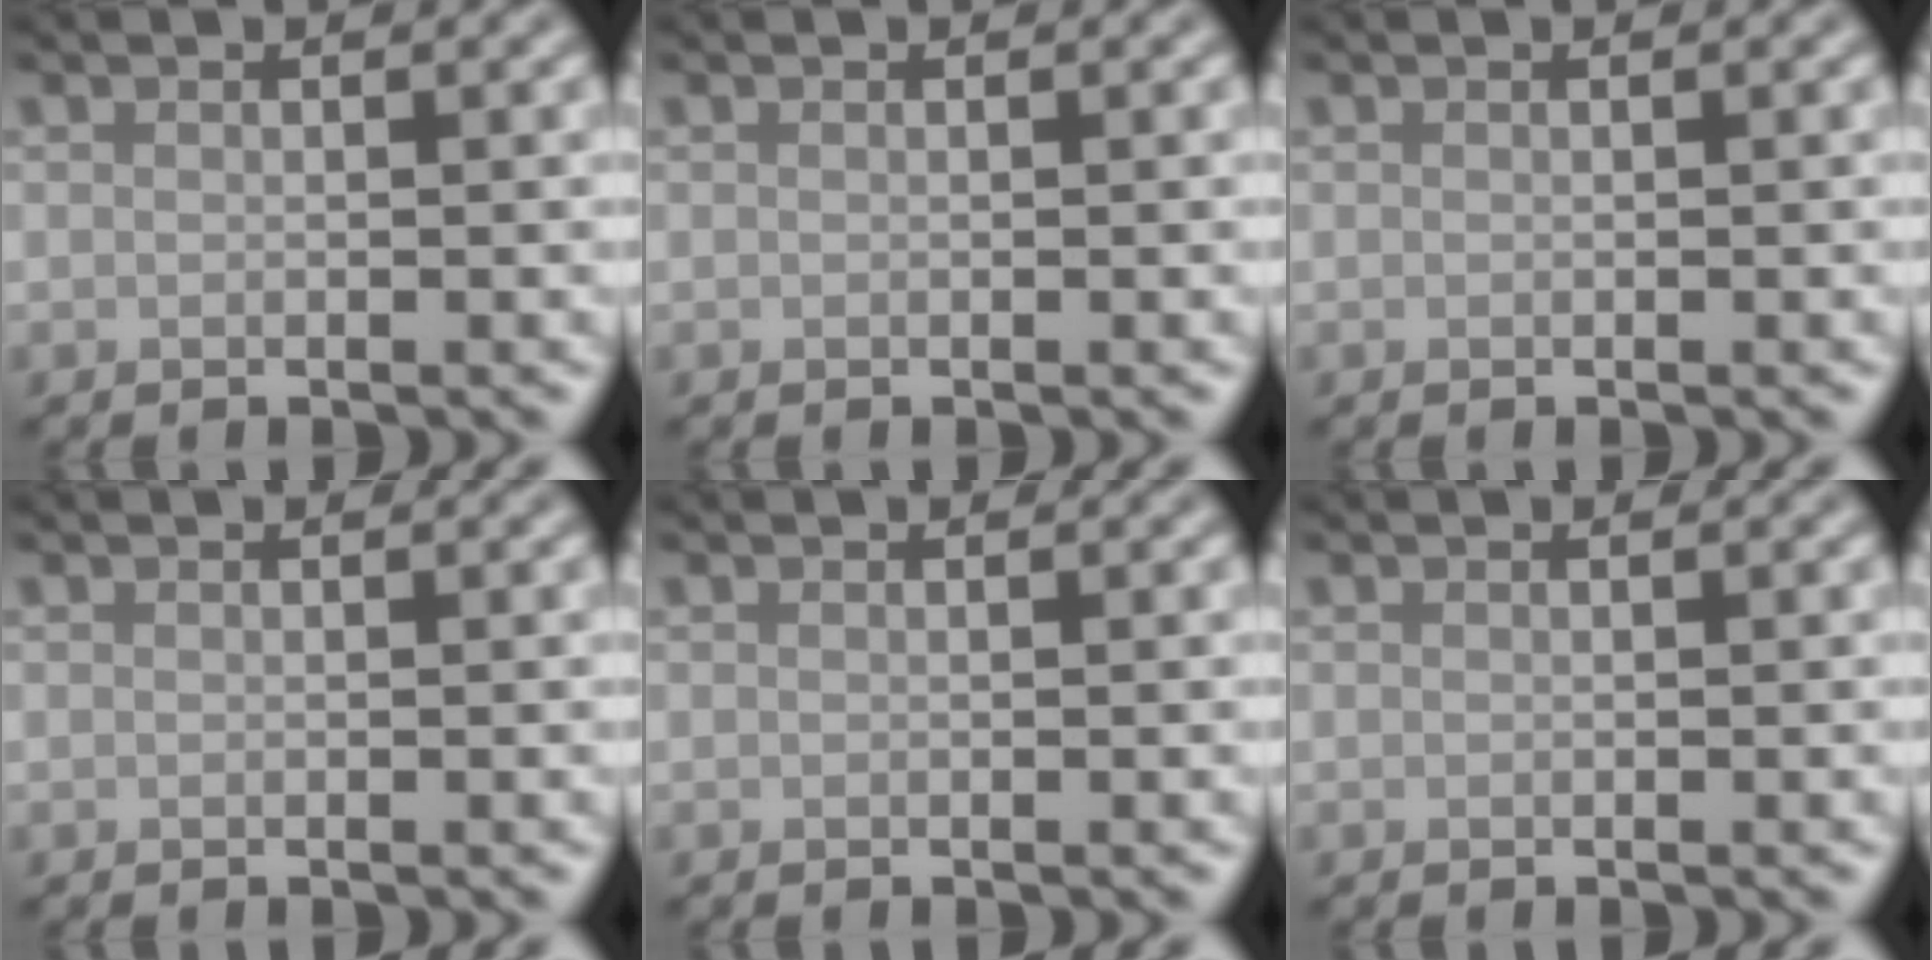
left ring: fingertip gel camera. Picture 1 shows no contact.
{"total": 0.0}
{"total": 0.0}
{"total": 0.0}
{"total": 0.0}
{"total": 0.0}